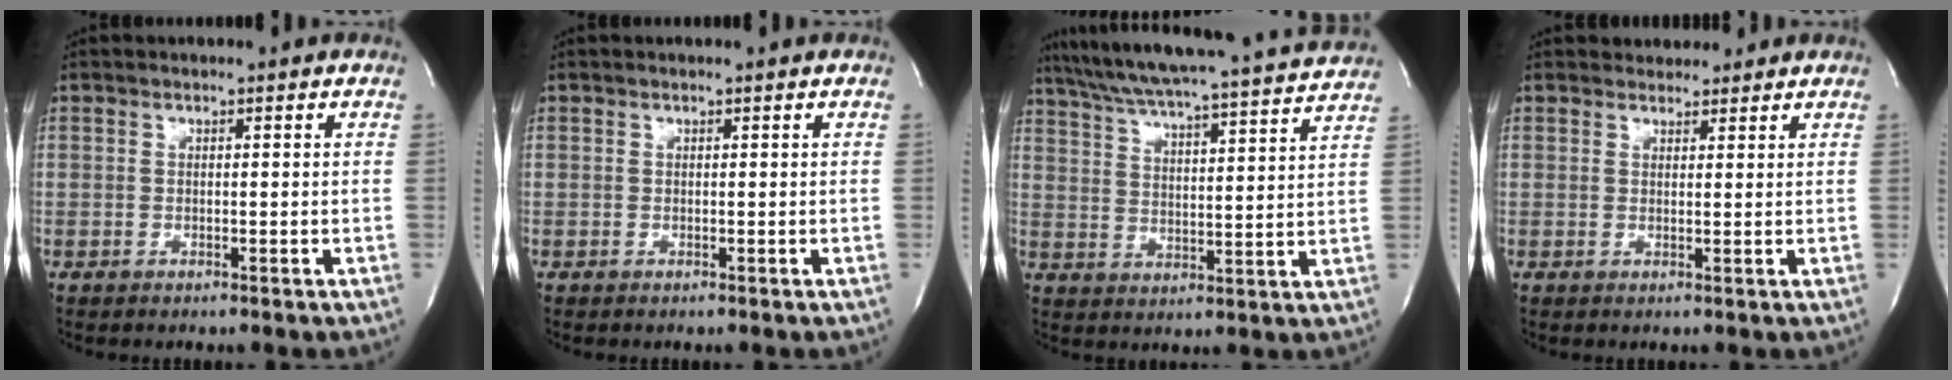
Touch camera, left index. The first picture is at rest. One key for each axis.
{"total": 0.0}
{"total": 23.3, "fx": 21.3, "fy": 0.6, "fz": 9.5, "tx": -0.166, "ty": -0.009, "tz": 0.291}
{"total": 3.0, "fx": 2.7, "fy": 1.3, "fz": 0.2, "tx": 0.002, "ty": 0.009, "tz": 0.037}